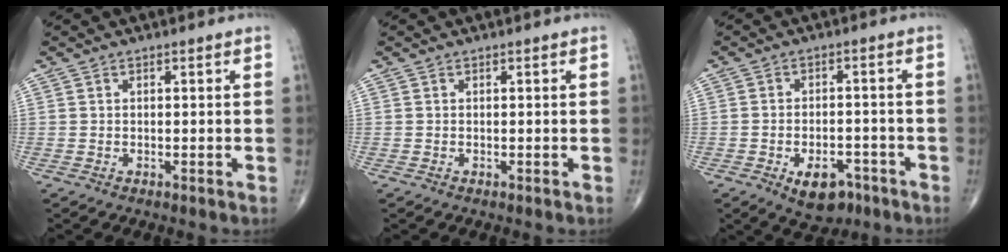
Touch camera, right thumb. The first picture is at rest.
{"total": 0.0}
{"total": 7.8, "force": [-4.2, 4.5, 4.8], "torque": [-0.057, 0.021, -0.057]}